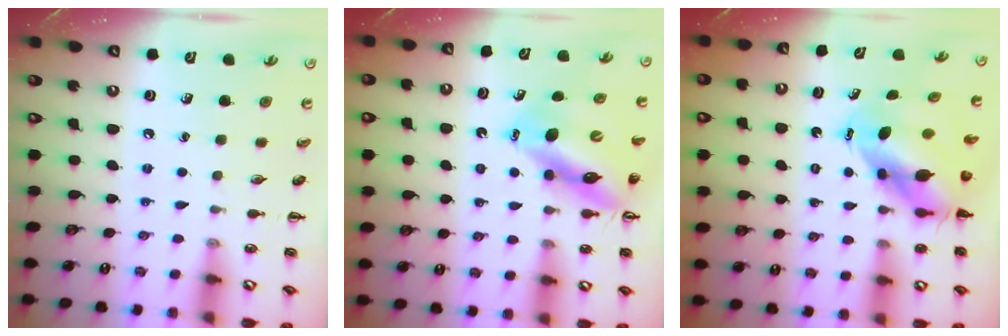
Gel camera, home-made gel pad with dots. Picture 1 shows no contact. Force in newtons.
{"total": 12.0, "press": 11.4, "slide": 3.7}
{"total": 7.1, "press": 7.0, "slide": 1.5}